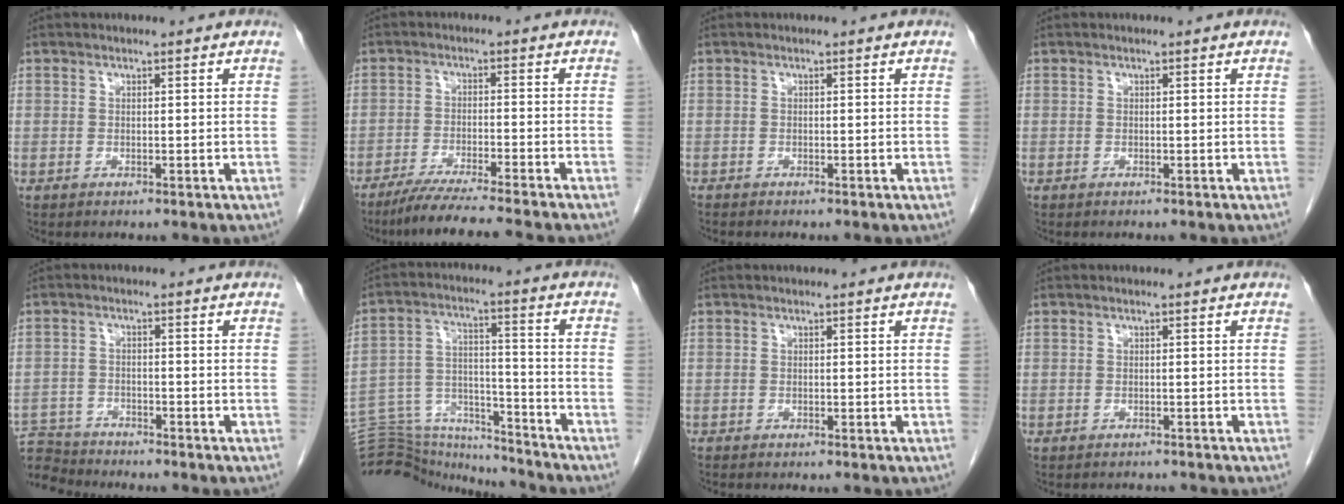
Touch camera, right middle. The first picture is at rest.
{"total": 10.0, "force": [-8.6, -1.4, 4.9], "torque": [-0.057, -0.033, -0.138]}
{"total": 0.8, "force": [-0.8, 0.1, 0.3], "torque": [-0.007, -0.001, -0.012]}
{"total": 0.0}
{"total": 7.7, "force": [-7.5, 1.3, -0.1], "torque": [-0.004, 0.006, -0.142]}
{"total": 17.1, "force": [-16.6, 3.1, 2.9], "torque": [-0.062, 0.041, -0.261]}
{"total": 0.7, "force": [-0.7, 0.1, 0.2], "torque": [-0.006, -0.001, -0.012]}
{"total": 2.4, "force": [-2.3, 0.5, 0.1], "torque": [-0.001, -0.005, -0.029]}